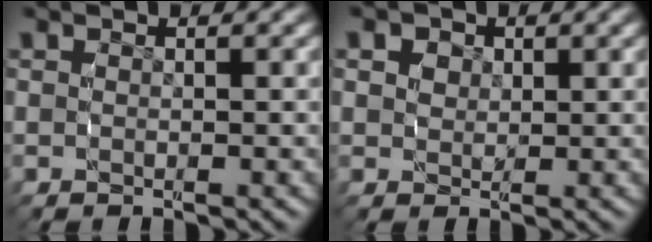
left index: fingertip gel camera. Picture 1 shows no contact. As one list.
[{"total": 2.4, "force": [0.9, 2.0, 0.8], "torque": [-0.011, -0.003, 0.018]}]